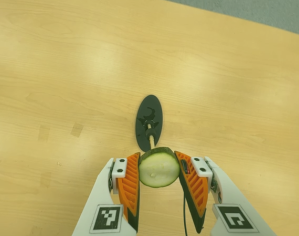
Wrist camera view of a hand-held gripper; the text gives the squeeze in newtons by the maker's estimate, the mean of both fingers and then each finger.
{"total": 10.9, "left": 10.0, "right": 11.8}